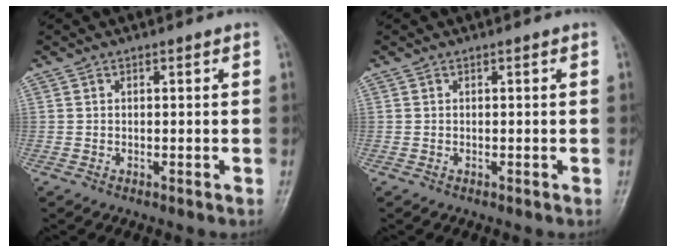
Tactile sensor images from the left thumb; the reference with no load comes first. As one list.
[{"total": 0.0}]